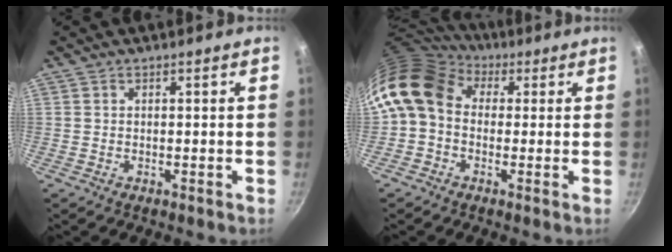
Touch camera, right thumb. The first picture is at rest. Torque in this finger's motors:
{"motor_torque": [0.26, 1.58, 0.73, -0.69, 0.16]}